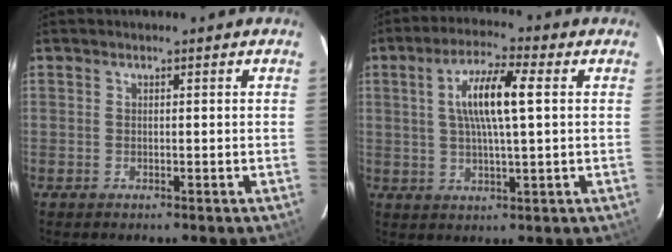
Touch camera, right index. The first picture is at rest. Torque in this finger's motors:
{"motor_torque": [0.36, 0.06, 0.27, 0.12]}